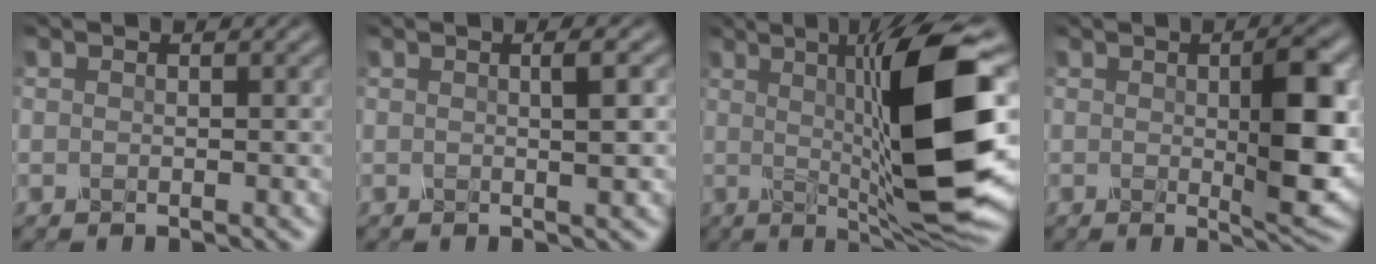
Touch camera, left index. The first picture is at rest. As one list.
[{"total": 2.2, "force": [0.3, 0.5, 2.1], "torque": [-0.028, 0.005, 0.000]}, {"total": 13.4, "force": [0.8, 2.2, 13.2], "torque": [-0.185, 0.004, 0.019]}, {"total": 6.5, "force": [0.4, 1.3, 6.3], "torque": [-0.082, -0.002, 0.009]}]